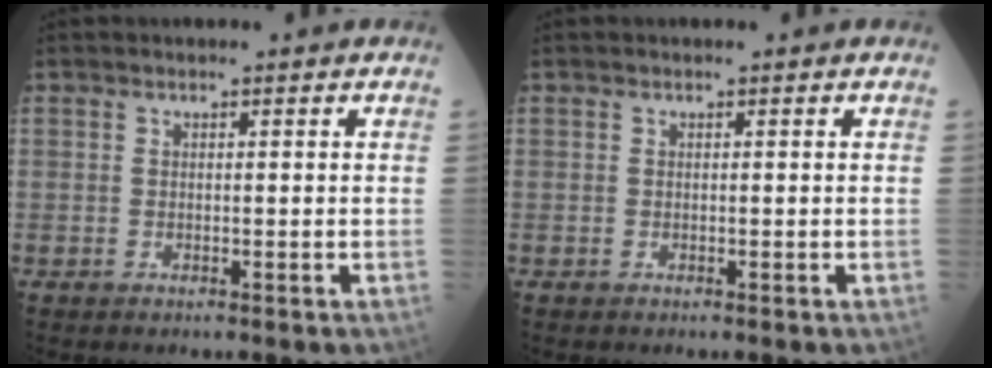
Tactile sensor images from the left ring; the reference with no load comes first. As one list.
[{"total": 0.0}]